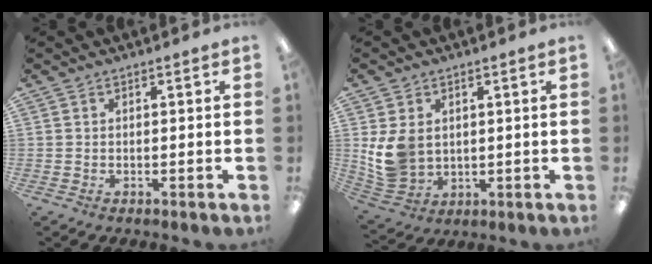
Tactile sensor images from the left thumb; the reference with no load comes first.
{"total": 9.2, "force": [1.8, 7.4, 5.1], "torque": [-0.120, 0.008, 0.040]}